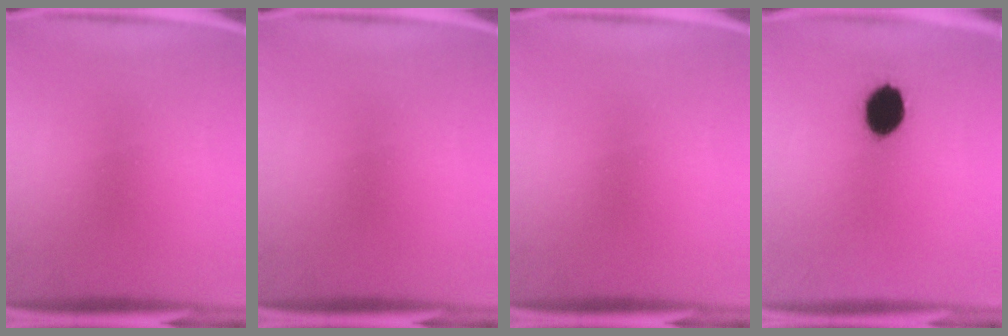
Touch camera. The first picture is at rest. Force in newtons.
{"total": 0.0}
{"total": 0.0}
{"total": 12.3}